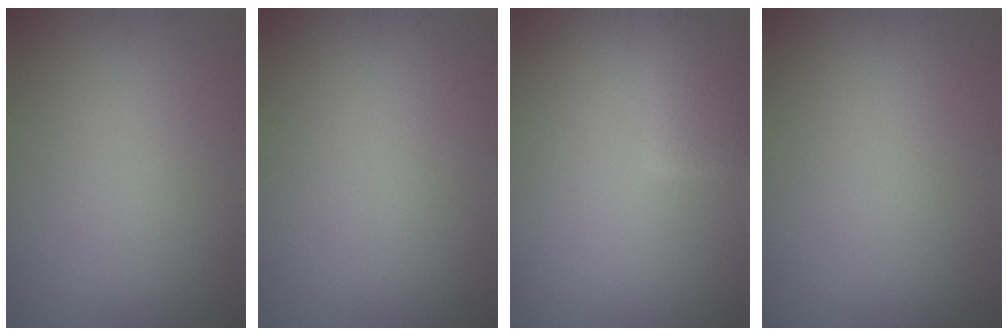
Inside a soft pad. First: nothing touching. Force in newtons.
{"total": 0.0}
{"total": 2.6, "press": 2.5, "slide": 0.2}
{"total": 0.0}